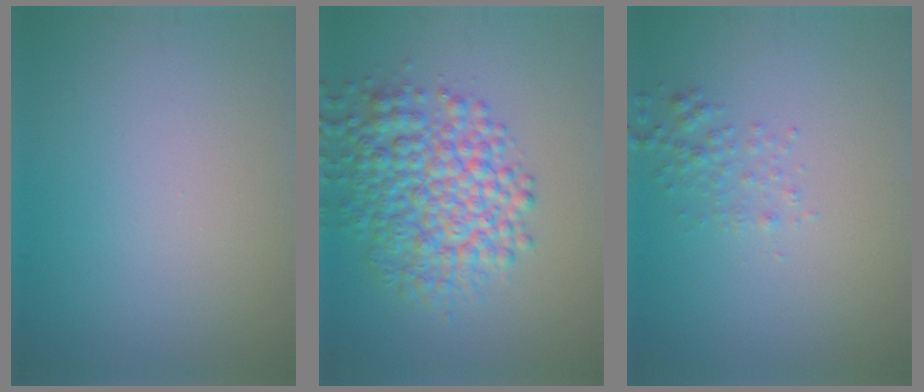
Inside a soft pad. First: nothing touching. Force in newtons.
{"total": 7.3, "press": 7.3, "slide": 0.1}
{"total": 1.6, "press": 1.5, "slide": 0.2}